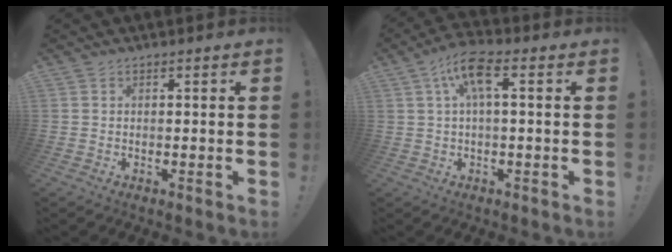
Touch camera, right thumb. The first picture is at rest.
{"total": 9.1, "force": [2.3, 2.9, 8.3], "torque": [-0.146, 0.003, 0.042]}